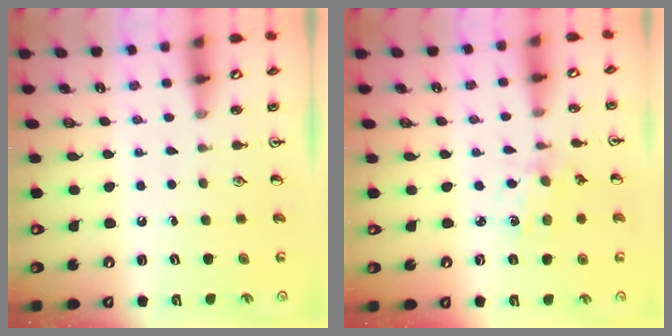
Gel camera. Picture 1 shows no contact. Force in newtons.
{"total": 1.3, "press": 1.3, "slide": 0.1}